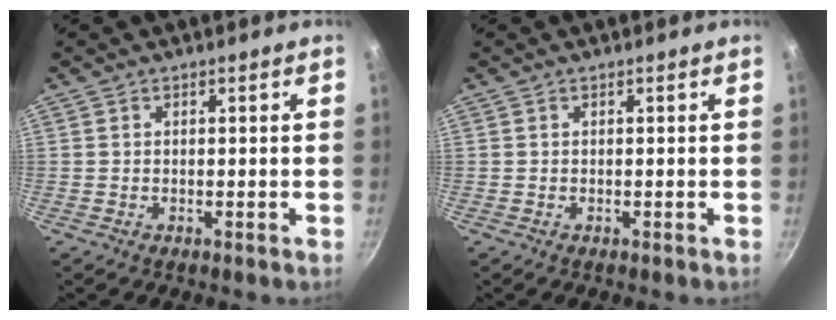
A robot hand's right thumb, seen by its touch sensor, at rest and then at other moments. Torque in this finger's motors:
{"motor_torque": [0.37, 0.41, 0.34, -0.22, -0.03]}